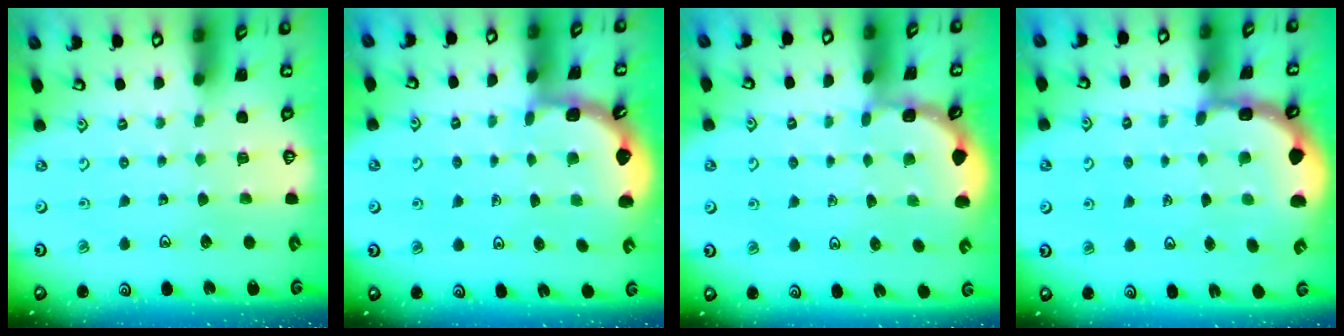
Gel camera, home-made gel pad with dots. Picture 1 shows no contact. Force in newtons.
{"total": 1.9, "press": 1.9, "slide": 0.2}
{"total": 1.6, "press": 1.6, "slide": 0.2}
{"total": 3.8, "press": 3.6, "slide": 1.1}